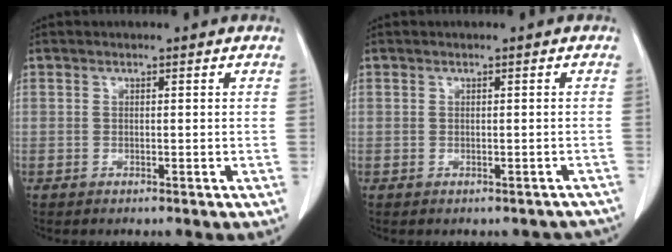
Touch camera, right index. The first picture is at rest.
{"total": 3.4, "force": [-2.6, 2.3, 0.2], "torque": [0.012, 0.019, -0.031]}